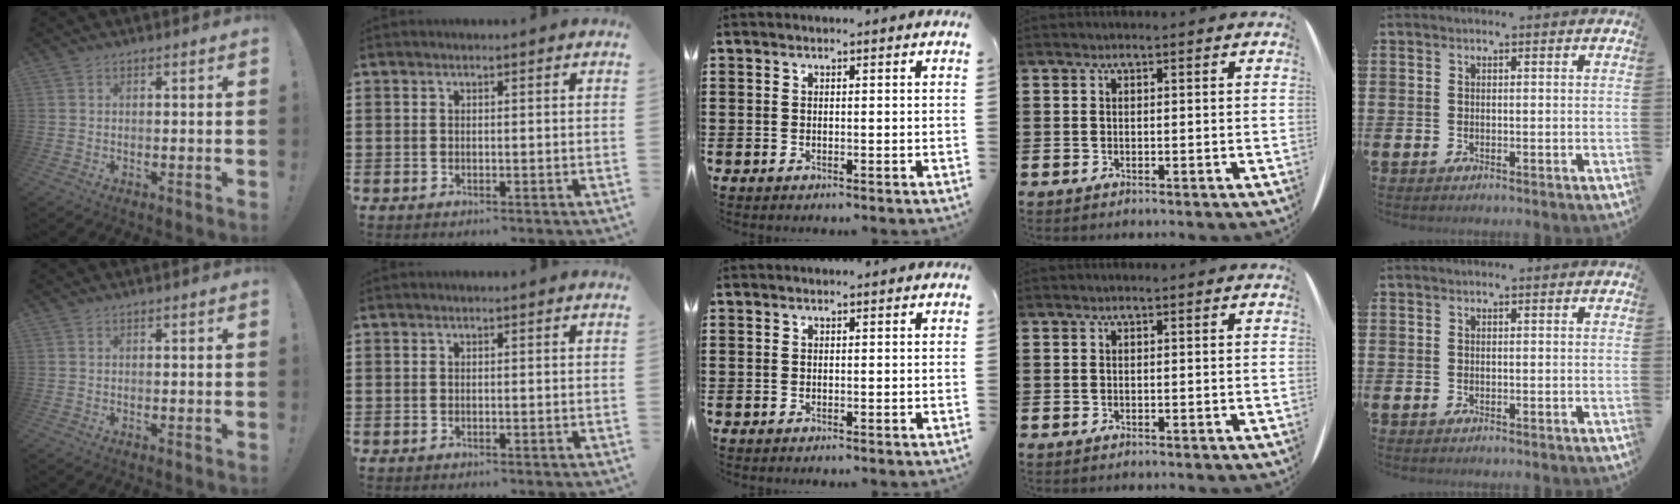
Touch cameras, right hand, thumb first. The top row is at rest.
{}